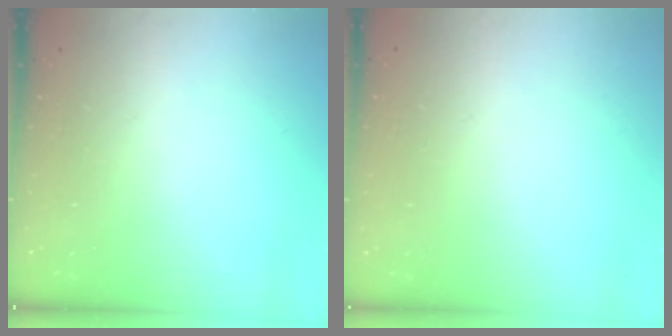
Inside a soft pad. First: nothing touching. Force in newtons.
{"total": 0.0}